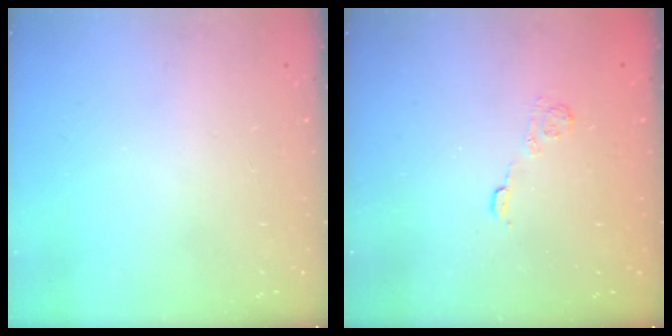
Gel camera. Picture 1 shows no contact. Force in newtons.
{"total": 4.0, "press": 3.8, "slide": 1.3}